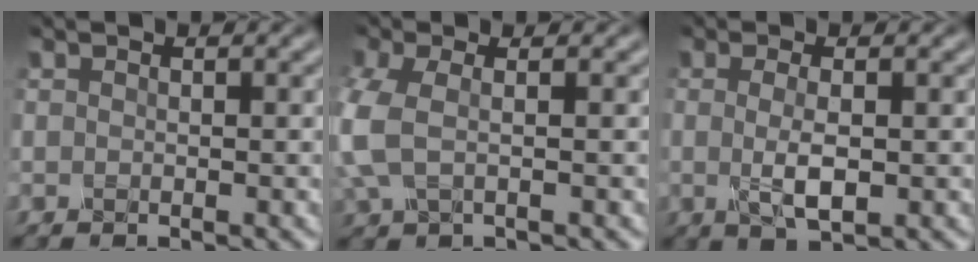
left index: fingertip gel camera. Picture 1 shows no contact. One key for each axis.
{"total": 4.2, "fx": -0.3, "fy": 2.1, "fz": 3.6, "tx": -0.106, "ty": -0.001, "tz": -0.009}
{"total": 3.1, "fx": -0.1, "fy": 0.9, "fz": 3.0, "tx": -0.061, "ty": -0.004, "tz": 0.000}